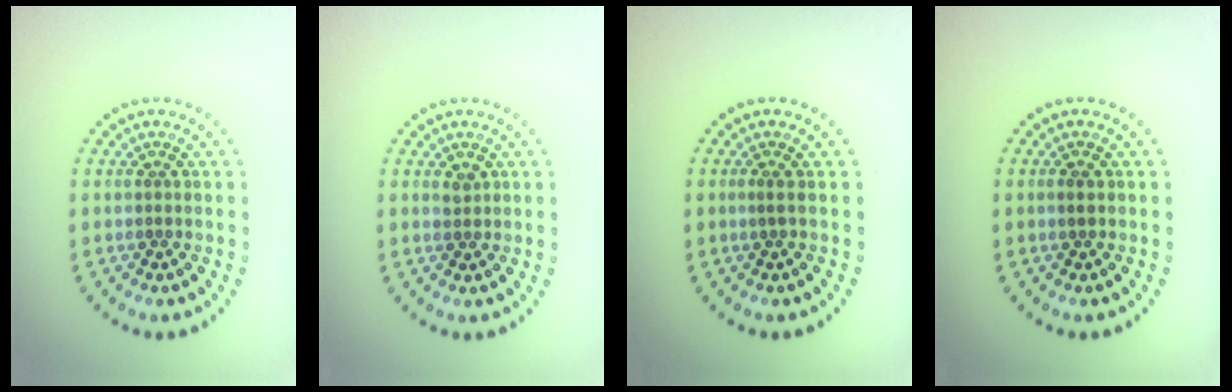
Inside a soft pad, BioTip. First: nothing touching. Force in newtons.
{"total": 0.8, "press": 0.8, "slide": 0.3}
{"total": 0.6, "press": 0.2, "slide": 0.5}
{"total": 0.7, "press": 0.7, "slide": 0.2}